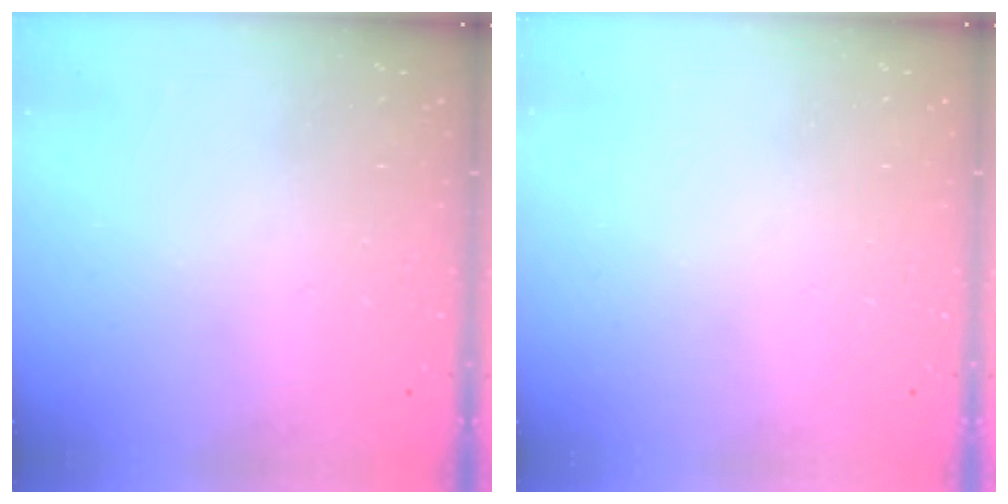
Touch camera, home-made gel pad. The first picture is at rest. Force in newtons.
{"total": 0.0}